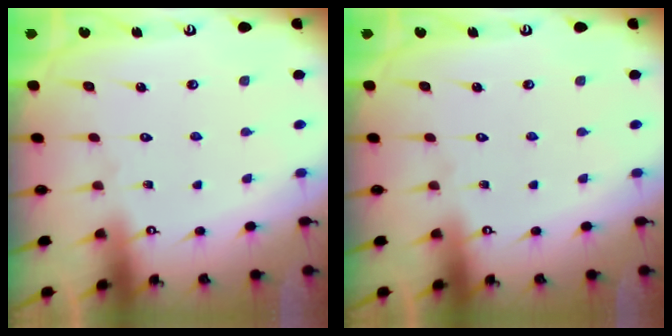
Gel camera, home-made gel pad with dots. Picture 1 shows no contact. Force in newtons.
{"total": 0.0}